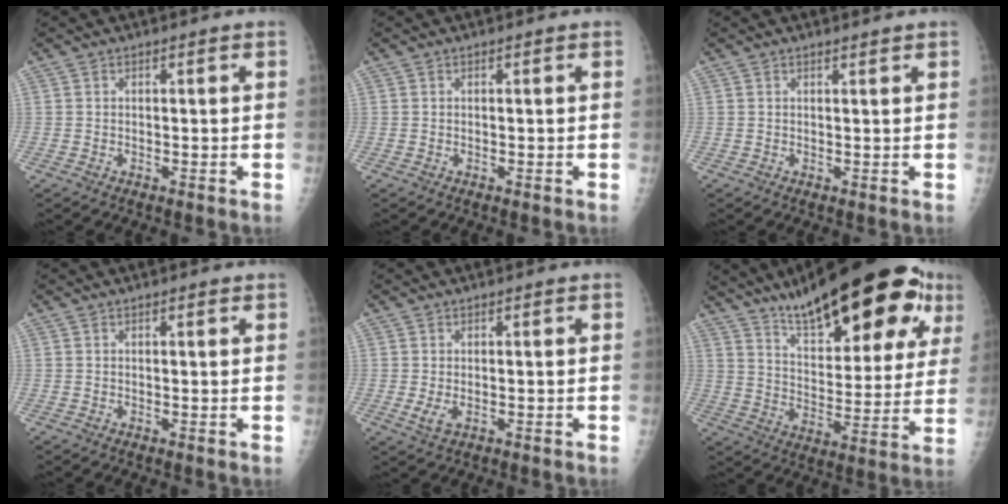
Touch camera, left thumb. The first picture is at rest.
{"total": 0.0}
{"total": 0.8, "force": [0.7, 0.1, 0.3], "torque": [-0.004, -0.006, 0.012]}
{"total": 0.9, "force": [0.6, 0.2, 0.7], "torque": [-0.009, -0.002, 0.009]}
{"total": 2.7, "force": [0.3, 1.3, 2.4], "torque": [-0.044, -0.005, 0.011]}
{"total": 26.3, "force": [16.4, 8.6, 18.7], "torque": [-0.241, -0.049, 0.248]}